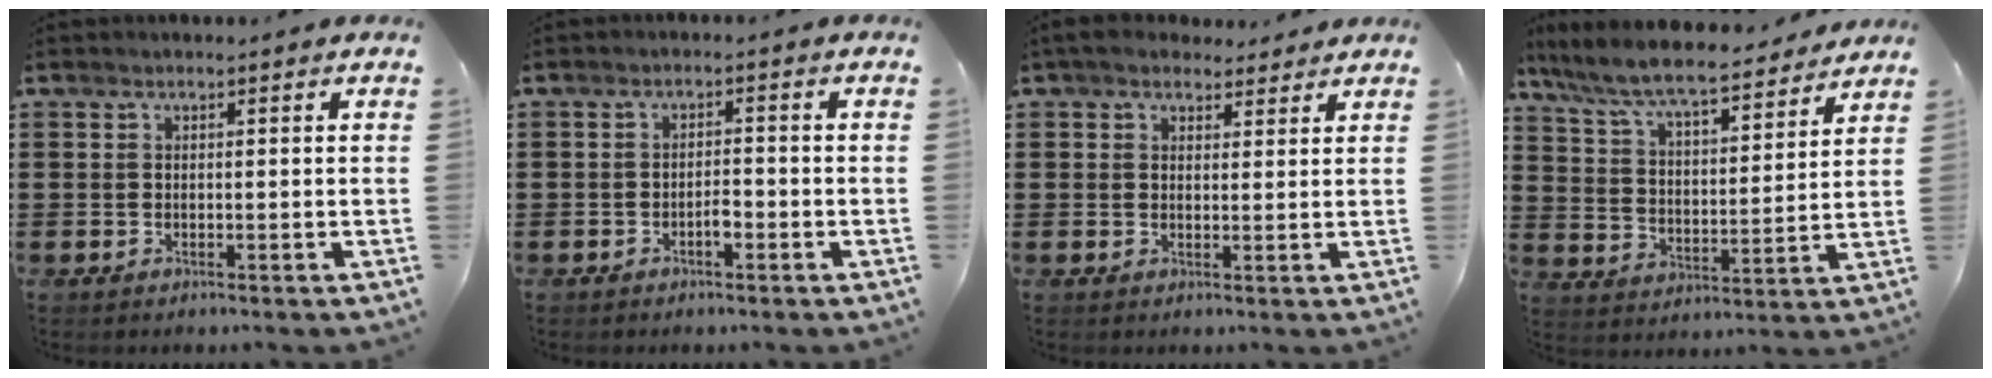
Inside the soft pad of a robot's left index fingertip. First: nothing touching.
{"total": 2.1, "force": [-1.0, 0.7, 1.7], "torque": [-0.033, 0.004, -0.021]}
{"total": 3.8, "force": [3.1, 1.9, 1.1], "torque": [-0.031, -0.001, 0.059]}
{"total": 8.1, "force": [7.4, 0.8, 3.3], "torque": [-0.096, -0.044, 0.124]}